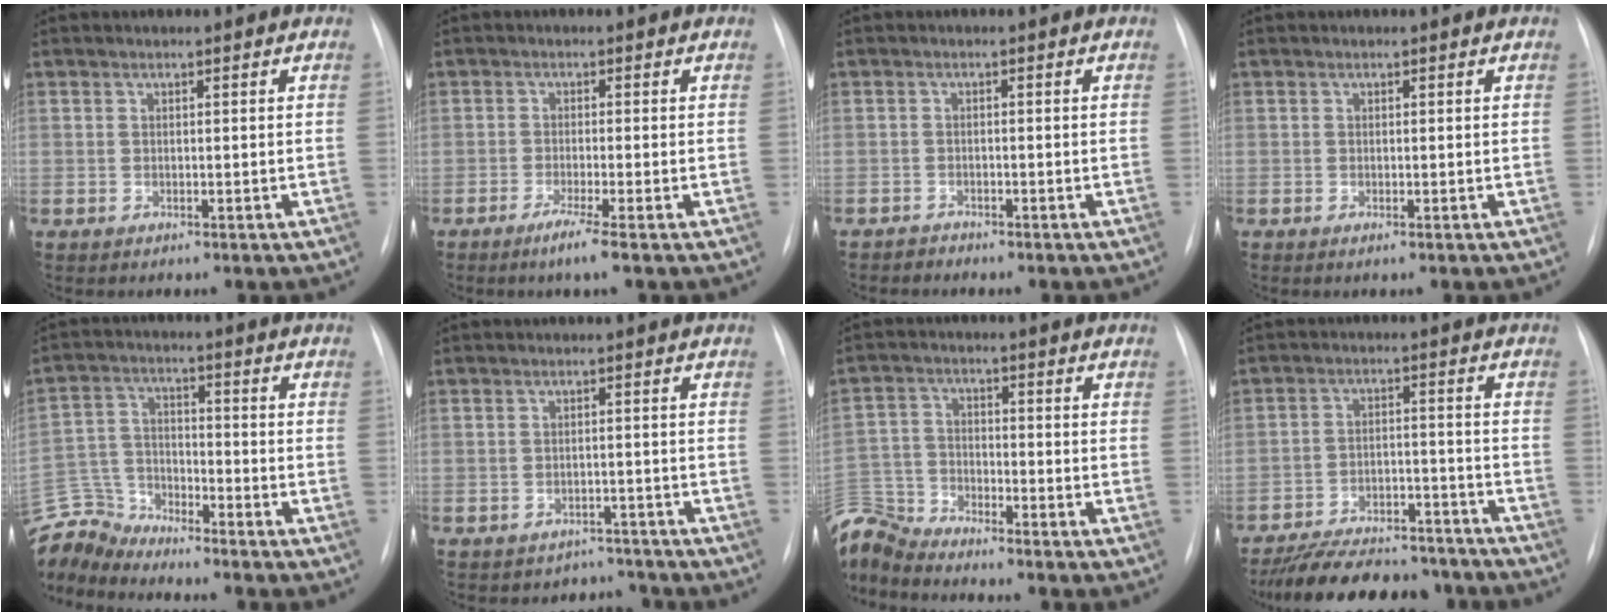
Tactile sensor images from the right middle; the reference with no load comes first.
{"total": 3.1, "force": [-1.8, -0.7, 2.3], "torque": [-0.046, -0.013, -0.038]}
{"total": 1.0, "force": [-0.9, 0.1, -0.4], "torque": [0.009, -0.004, -0.017]}
{"total": 0.0}
{"total": 8.6, "force": [-8.6, 0.5, -0.5], "torque": [0.003, 0.016, -0.170]}
{"total": 3.7, "force": [-3.2, 1.1, -1.4], "torque": [0.021, 0.020, -0.045]}
{"total": 9.1, "force": [-9.0, 0.7, 0.6], "torque": [-0.027, 0.011, -0.182]}
{"total": 18.0, "force": [-16.1, 5.0, 6.3], "torque": [-0.121, 0.010, -0.232]}